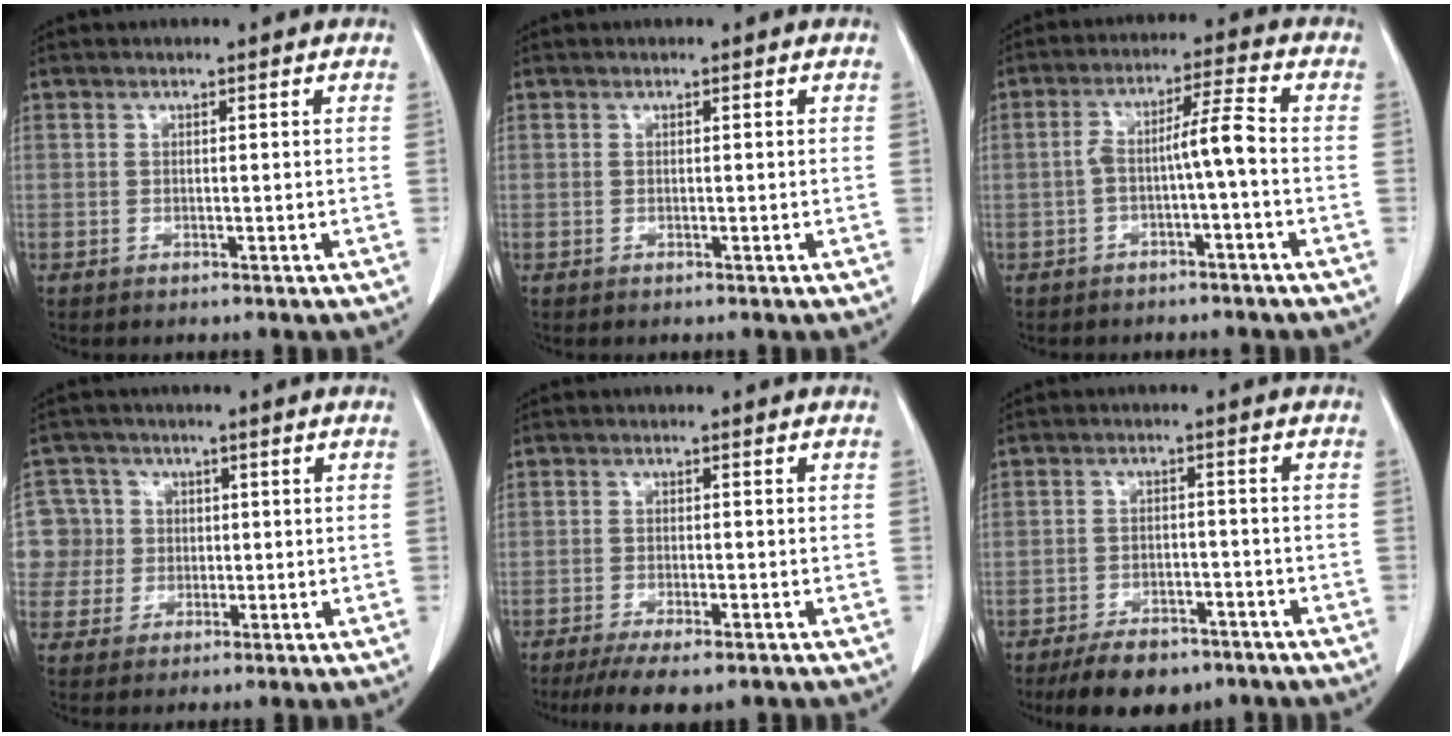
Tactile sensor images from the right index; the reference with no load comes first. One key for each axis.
{"total": 0.0}
{"total": 5.6, "fx": -1.4, "fy": 0.0, "fz": 5.4, "tx": -0.100, "ty": 0.030, "tz": -0.016}
{"total": 7.0, "fx": 0.7, "fy": 6.9, "fz": -0.1, "tx": 0.002, "ty": 0.032, "tz": 0.024}
{"total": 7.9, "fx": -6.1, "fy": 2.0, "fz": 4.7, "tx": -0.068, "ty": -0.013, "tz": -0.093}
{"total": 8.4, "fx": -6.3, "fy": 4.0, "fz": 3.7, "tx": -0.058, "ty": 0.001, "tz": -0.098}